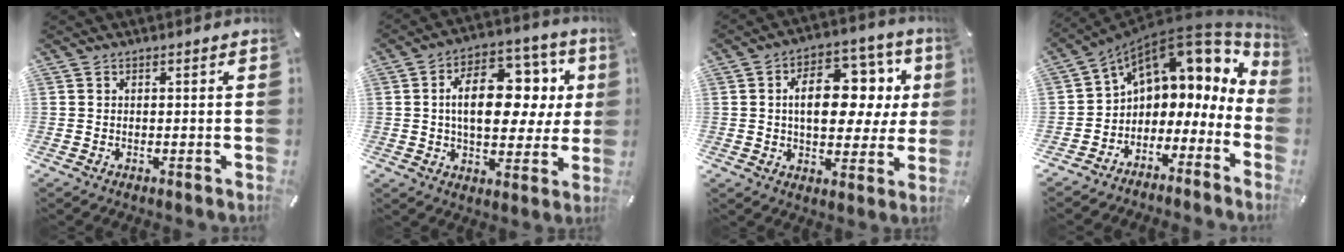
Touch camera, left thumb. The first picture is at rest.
{"total": 17.2, "force": [3.5, 10.5, 13.2], "torque": [-0.200, -0.005, 0.059]}
{"total": 15.9, "force": [3.4, 9.9, 12.0], "torque": [-0.167, -0.008, 0.058]}
{"total": 9.9, "force": [4.7, 7.1, 4.9], "torque": [-0.082, -0.048, 0.077]}